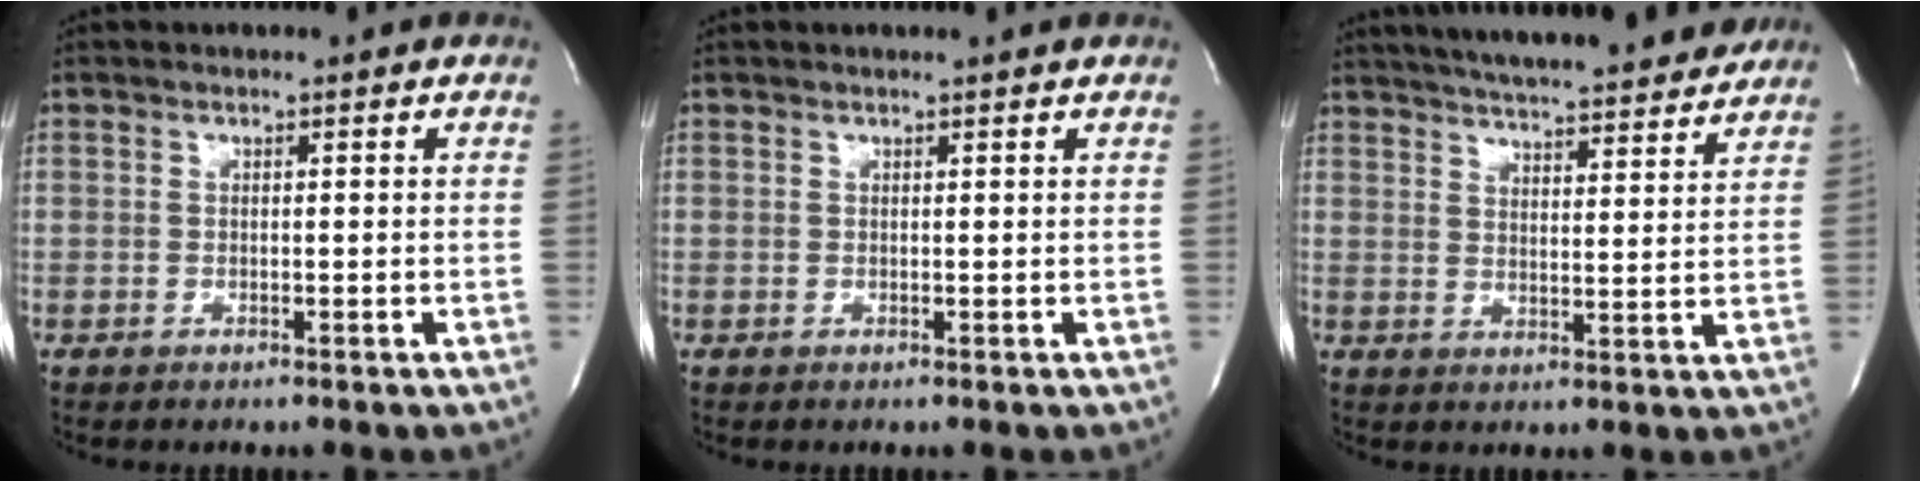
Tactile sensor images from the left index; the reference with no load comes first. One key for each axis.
{"total": 1.6, "fx": 1.5, "fy": -0.4, "fz": 0.4, "tx": -0.014, "ty": 0.003, "tz": 0.021}
{"total": 20.0, "fx": 17.8, "fy": 2.6, "fz": 8.6, "tx": -0.140, "ty": 0.014, "tz": 0.244}